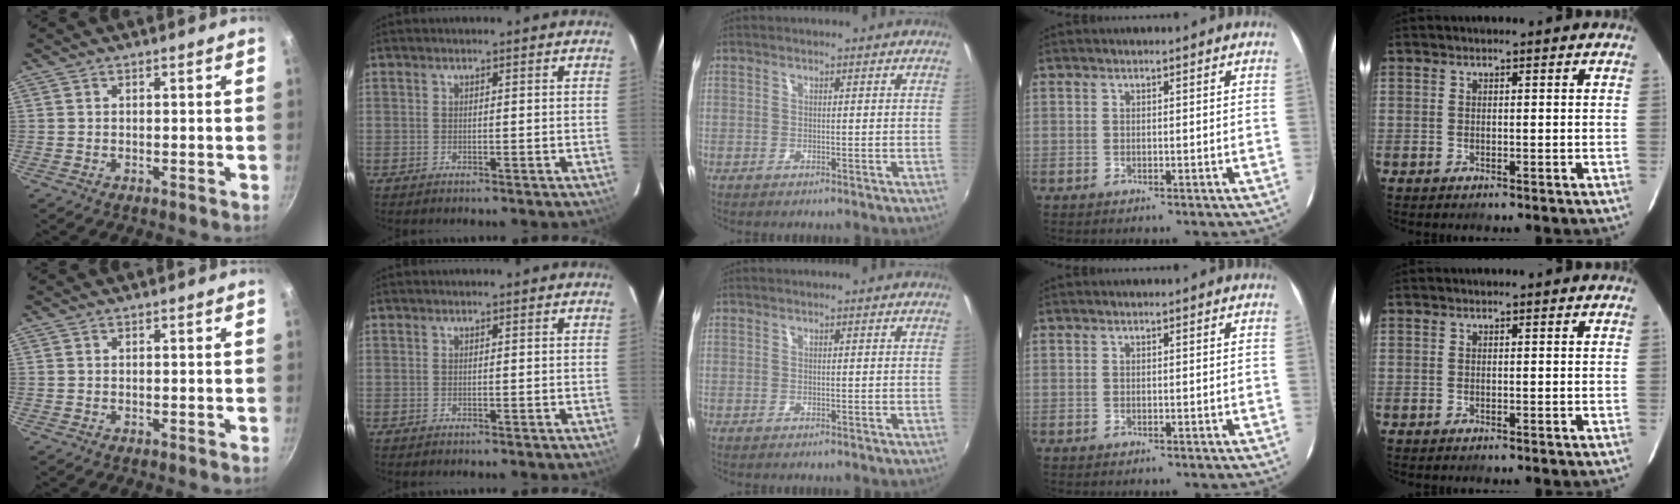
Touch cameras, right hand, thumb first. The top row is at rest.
{}